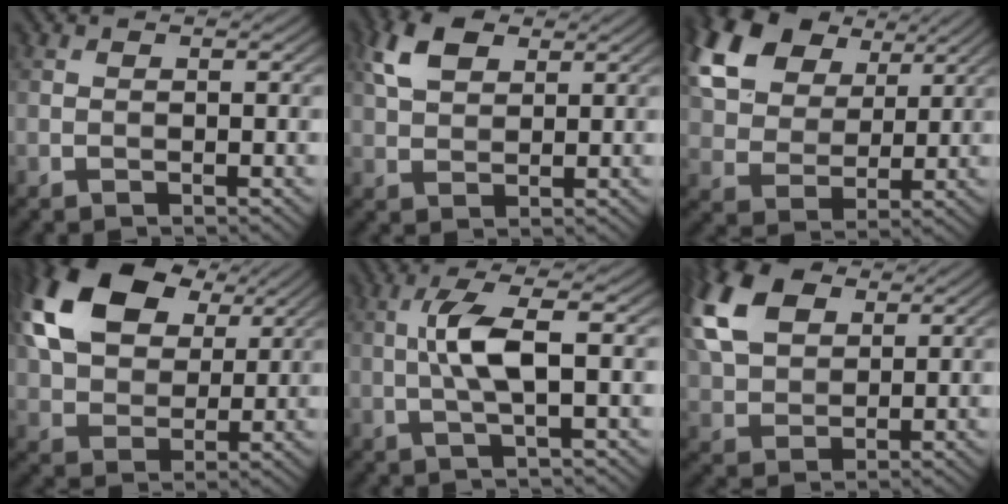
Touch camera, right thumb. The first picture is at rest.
{"total": 5.9, "force": [2.8, 3.5, 3.9], "torque": [-0.091, 0.010, 0.050]}
{"total": 18.0, "force": [9.5, 11.8, 9.6], "torque": [-0.254, 0.042, 0.205]}
{"total": 15.9, "force": [6.6, 10.1, 10.3], "torque": [-0.238, 0.025, 0.125]}
{"total": 5.3, "force": [0.2, 1.0, 5.2], "torque": [-0.109, 0.012, -0.002]}
{"total": 12.3, "force": [4.9, 7.7, 8.2], "torque": [-0.223, 0.030, 0.094]}